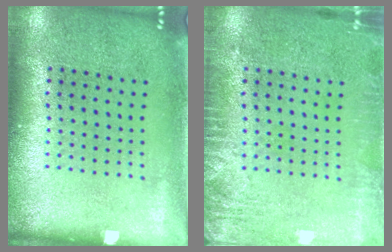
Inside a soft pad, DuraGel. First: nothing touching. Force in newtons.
{"total": 2.5, "press": 2.5, "slide": 0.4}